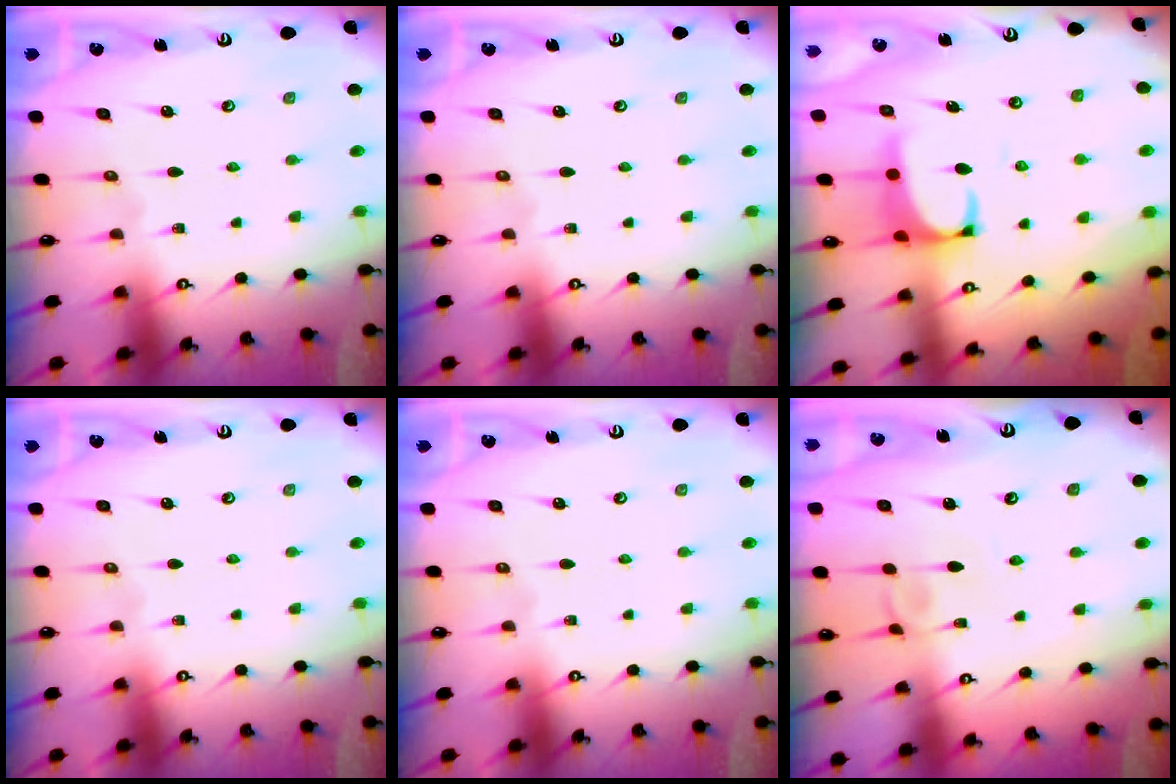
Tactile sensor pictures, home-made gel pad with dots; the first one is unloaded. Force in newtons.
{"total": 0.0}
{"total": 1.5, "press": 1.3, "slide": 0.8}
{"total": 0.0}
{"total": 0.0}
{"total": 3.6, "press": 3.6, "slide": 0.1}